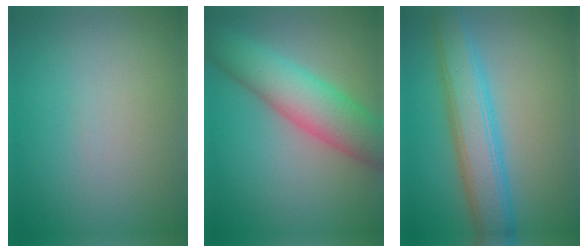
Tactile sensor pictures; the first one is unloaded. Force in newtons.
{"total": 7.2, "press": 7.2, "slide": 0.2}
{"total": 6.1, "press": 6.1, "slide": 0.1}